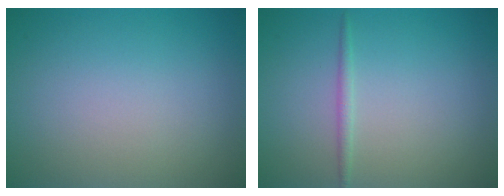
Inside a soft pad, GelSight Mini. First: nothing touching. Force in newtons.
{"total": 0.9, "press": 0.9, "slide": 0.1}